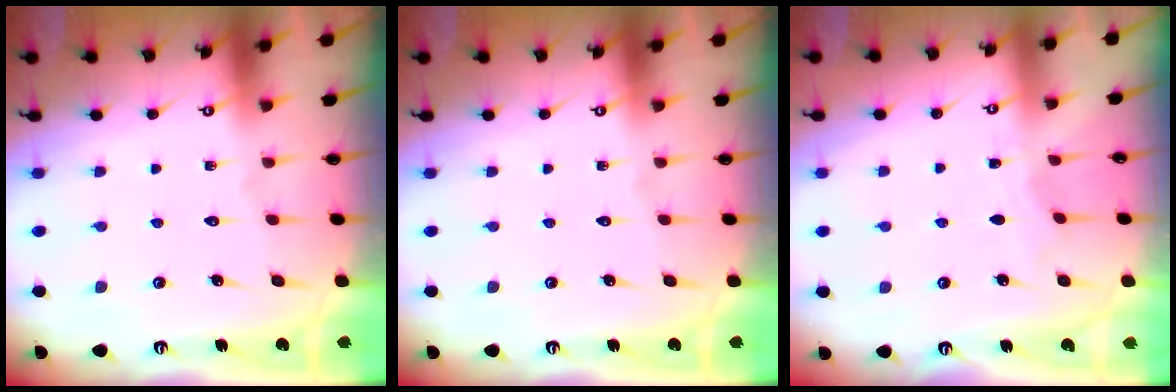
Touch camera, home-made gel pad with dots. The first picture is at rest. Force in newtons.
{"total": 0.0}
{"total": 3.3, "press": 3.3, "slide": 0.1}